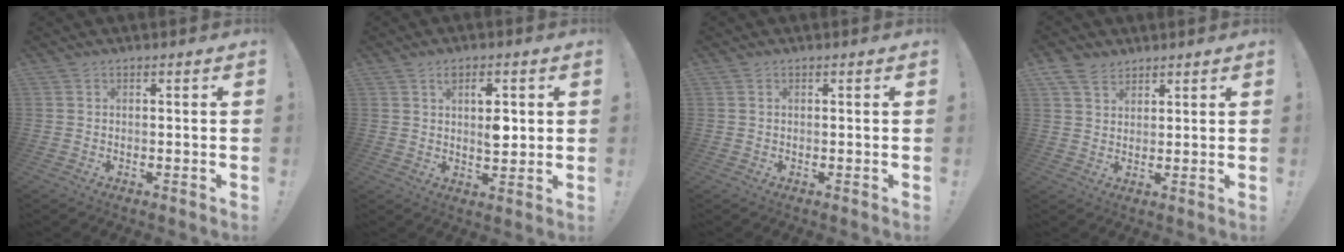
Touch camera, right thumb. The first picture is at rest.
{"total": 7.0, "force": [1.8, 3.6, 5.7], "torque": [-0.081, -0.006, 0.027]}
{"total": 0.6, "force": [0.2, 0.4, 0.4], "torque": [-0.013, 0.005, 0.003]}
{"total": 6.0, "force": [4.5, 3.6, 1.9], "torque": [-0.045, -0.018, 0.088]}